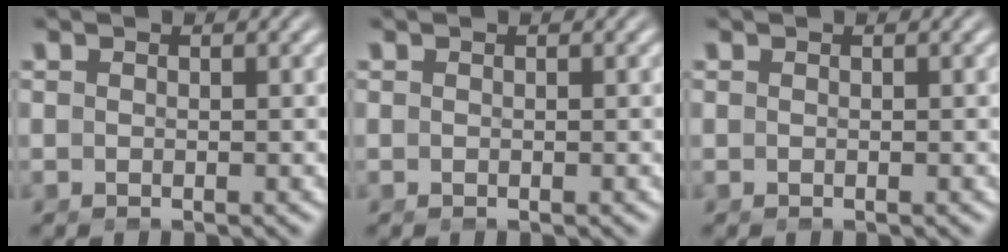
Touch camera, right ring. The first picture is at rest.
{"total": 0.0}
{"total": 0.0}